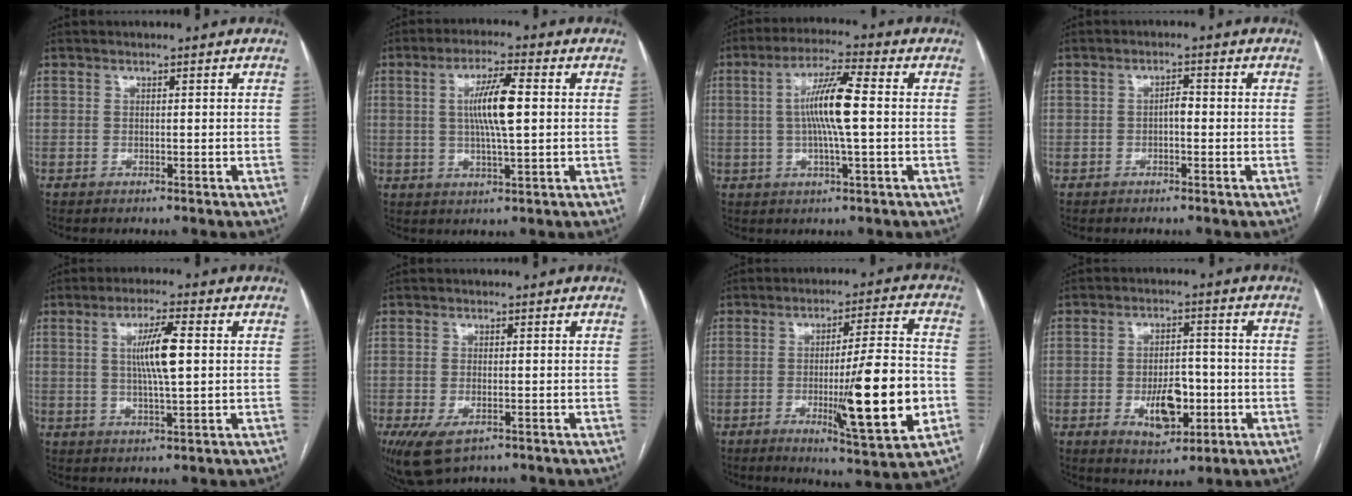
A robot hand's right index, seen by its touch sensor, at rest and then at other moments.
{"total": 8.0, "force": [1.0, 0.8, 7.9], "torque": [-0.148, 0.003, 0.017]}
{"total": 9.3, "force": [0.4, 0.5, 9.3], "torque": [-0.175, 0.006, 0.001]}
{"total": 1.7, "force": [-0.4, 0.7, 1.5], "torque": [-0.020, 0.005, -0.008]}
{"total": 7.1, "force": [1.1, 0.5, 7.0], "torque": [-0.129, 0.001, 0.019]}
{"total": 6.6, "force": [-3.6, 2.9, 4.7], "torque": [-0.085, -0.015, -0.055]}
{"total": 16.6, "force": [-4.1, 0.8, 16.1], "torque": [-0.246, -0.017, -0.055]}
{"total": 8.3, "force": [-2.4, 4.1, 6.7], "torque": [-0.116, 0.005, -0.028]}